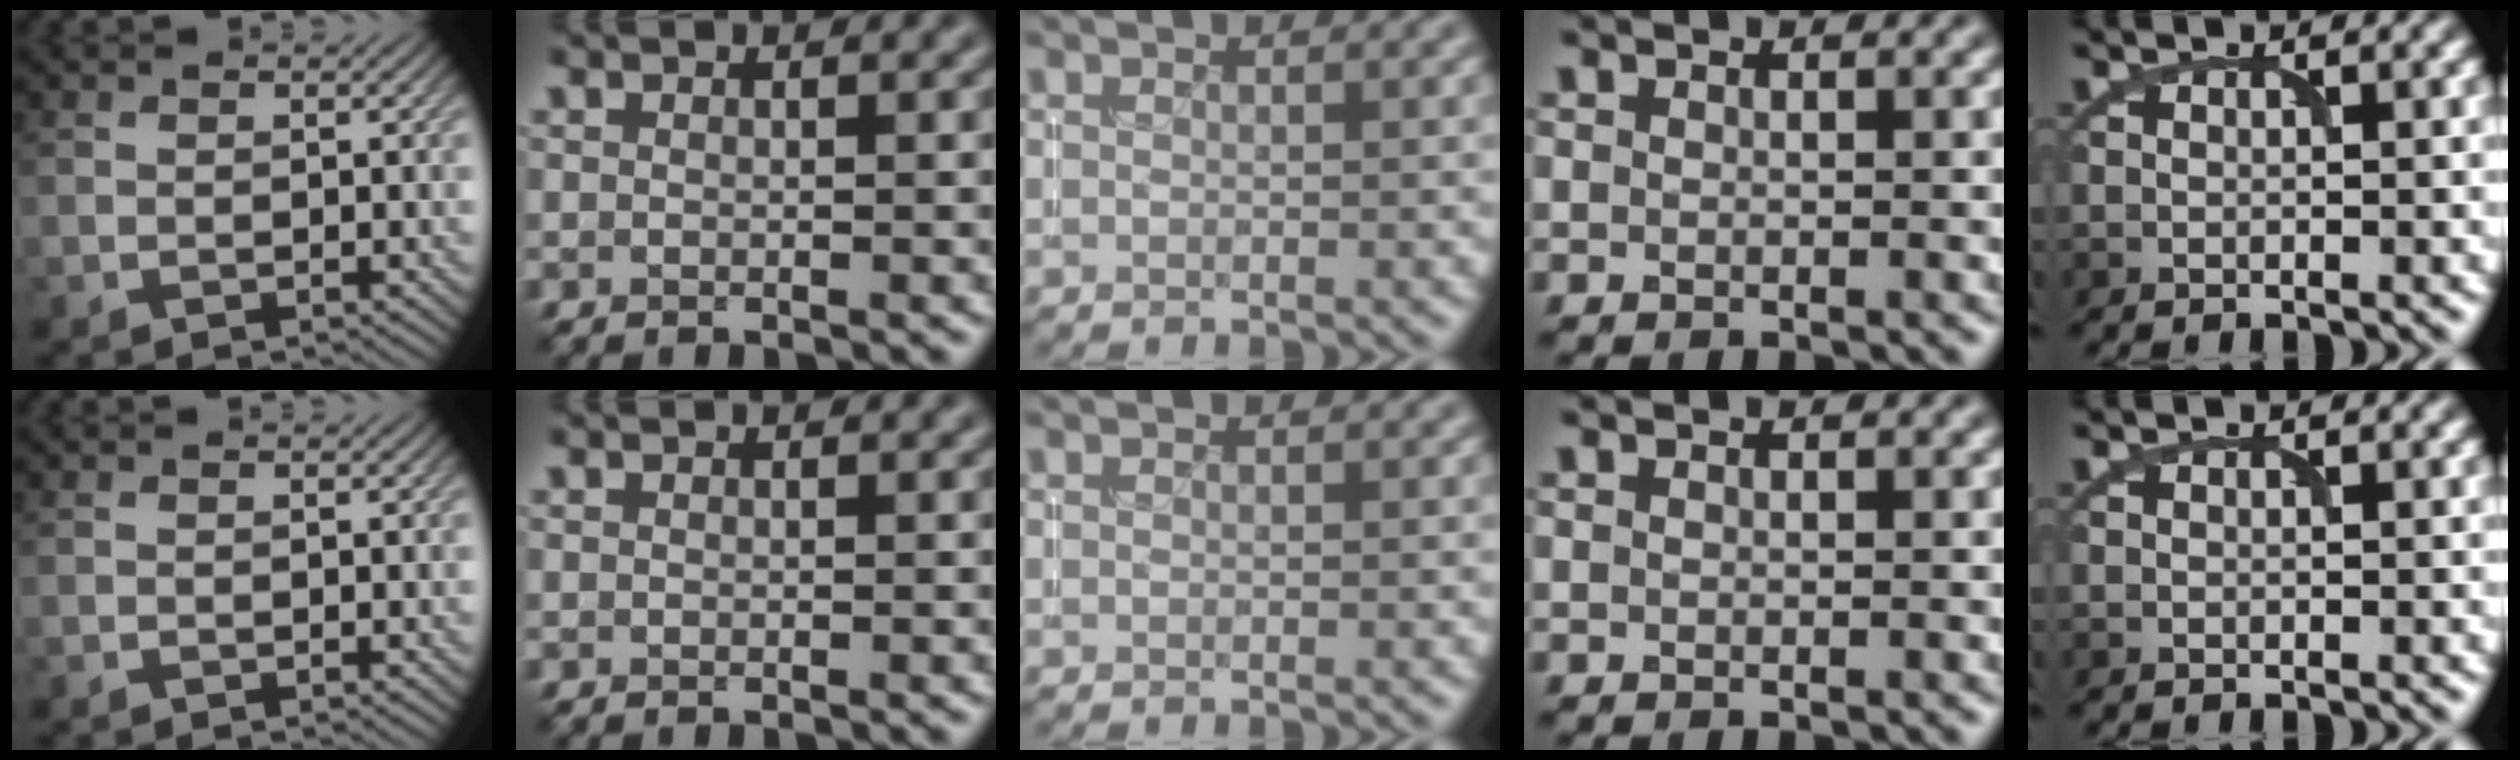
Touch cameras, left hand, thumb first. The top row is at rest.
{}